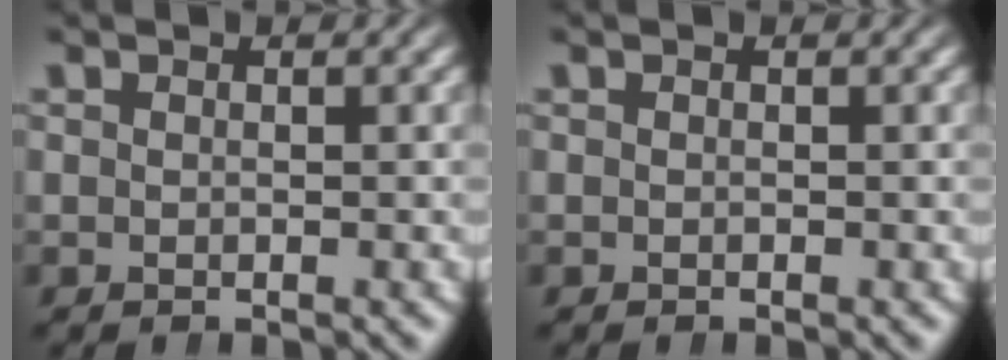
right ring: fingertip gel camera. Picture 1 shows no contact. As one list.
[{"total": 0.0}]